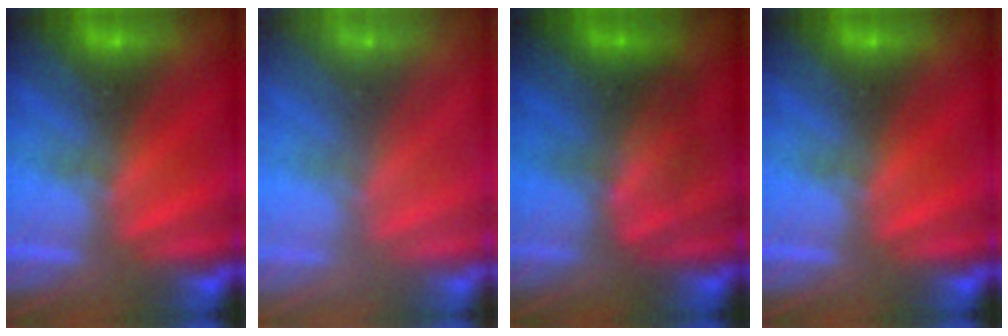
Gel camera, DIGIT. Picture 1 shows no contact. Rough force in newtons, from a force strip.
{"total": 7.5}
{"total": 2.1}
{"total": 0.0}